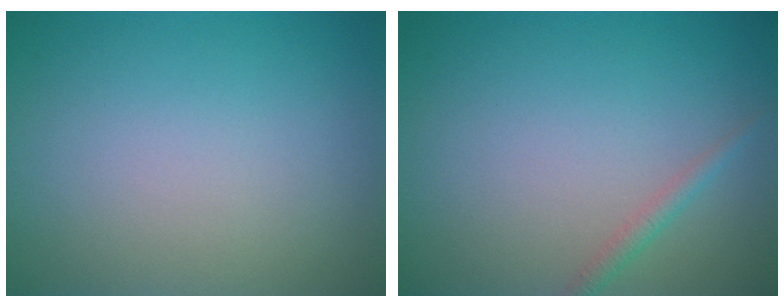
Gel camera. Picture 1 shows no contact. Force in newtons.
{"total": 1.2, "press": 1.2, "slide": 0.0}